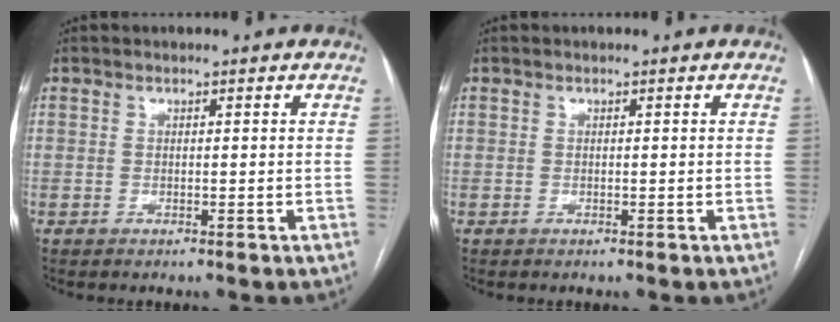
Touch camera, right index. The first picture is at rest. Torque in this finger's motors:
{"motor_torque": [0.00, 0.00, 0.00, 0.01]}